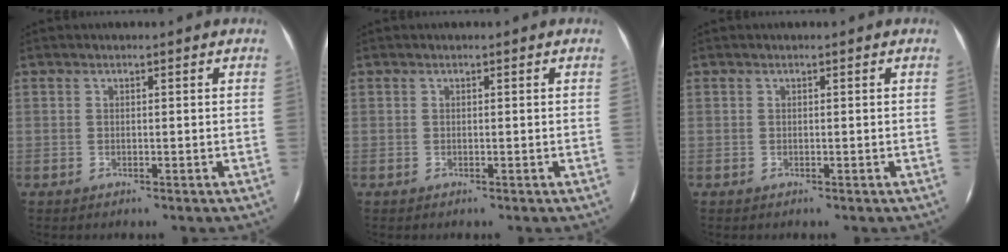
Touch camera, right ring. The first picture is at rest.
{"total": 0.0}
{"total": 0.0}